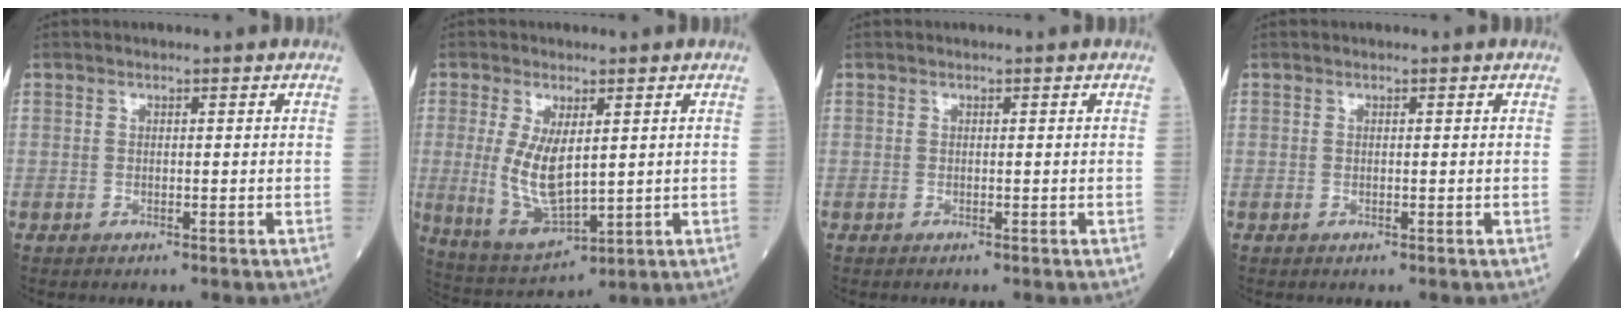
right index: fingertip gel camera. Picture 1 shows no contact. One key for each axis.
{"total": 9.4, "fx": 0.8, "fy": 3.4, "fz": 8.7, "tx": -0.175, "ty": -0.012, "tz": 0.030}
{"total": 0.0}
{"total": 0.0}